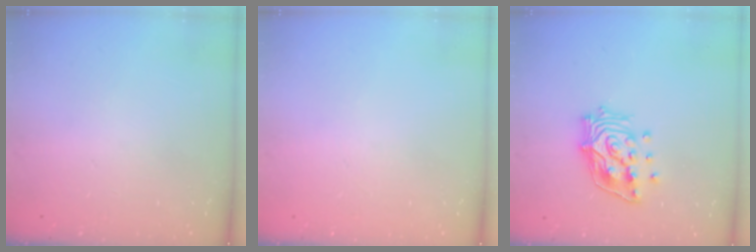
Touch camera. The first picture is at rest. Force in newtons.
{"total": 0.0}
{"total": 14.9, "press": 14.8, "slide": 2.2}